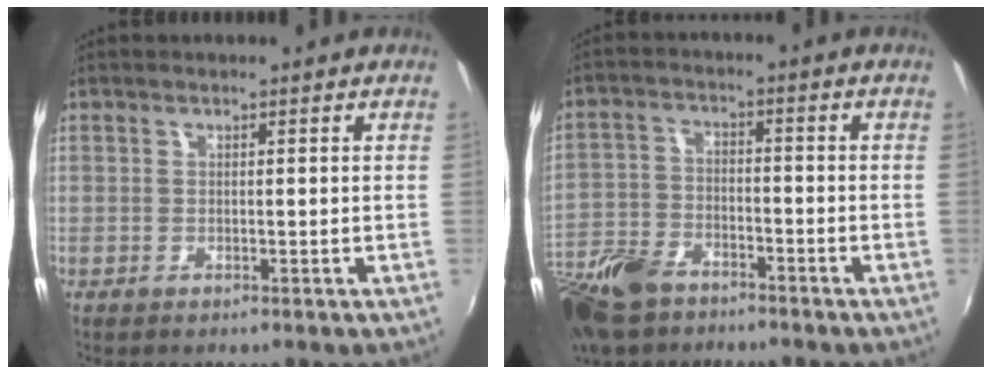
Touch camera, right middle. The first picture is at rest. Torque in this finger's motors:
{"motor_torque": [0.40, -1.74, 0.15, 0.10]}